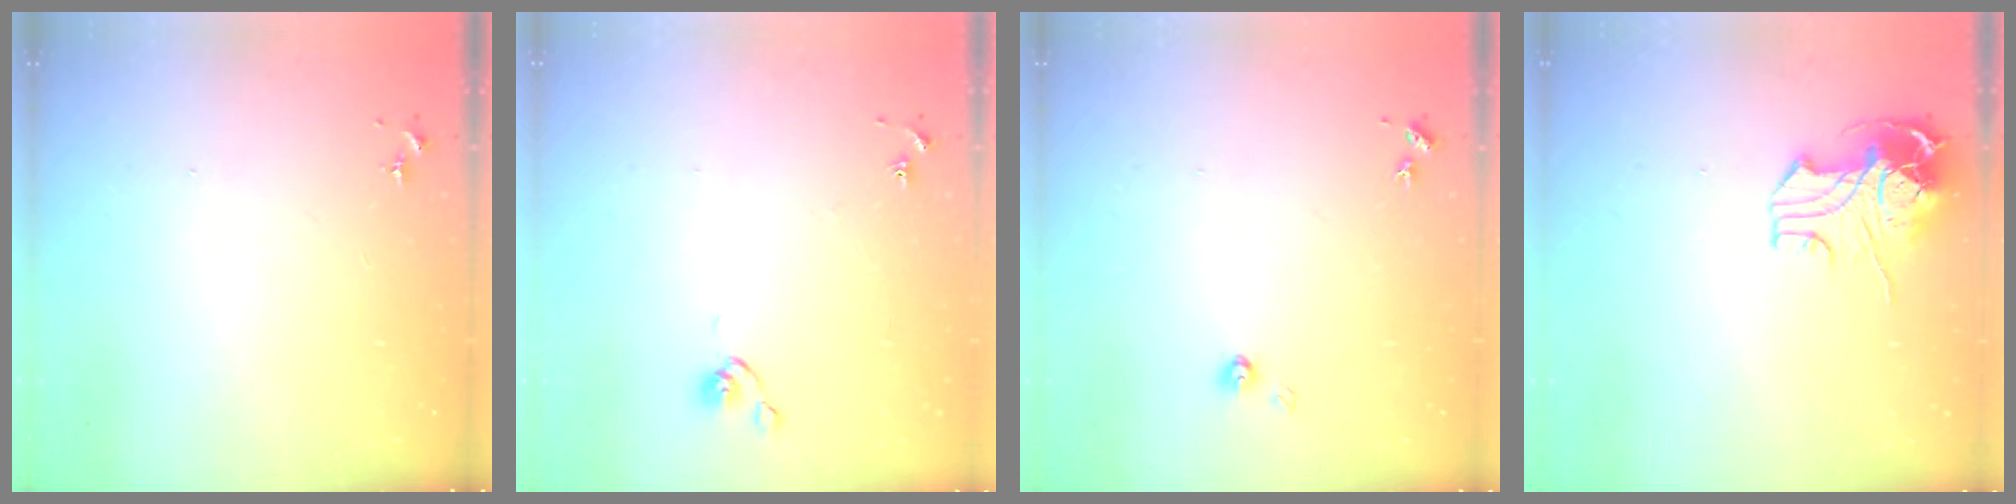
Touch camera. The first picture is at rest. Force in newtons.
{"total": 4.9, "press": 4.9, "slide": 0.7}
{"total": 3.8, "press": 3.7, "slide": 0.2}
{"total": 11.8, "press": 11.7, "slide": 2.1}